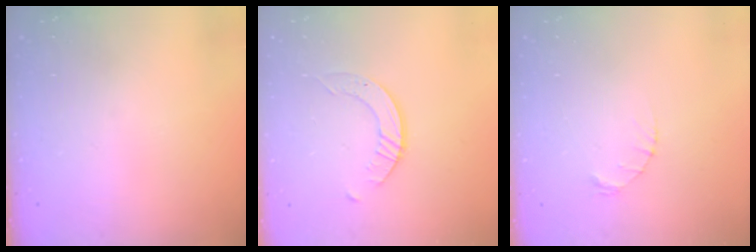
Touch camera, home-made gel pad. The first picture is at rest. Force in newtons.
{"total": 2.5, "press": 2.5, "slide": 0.3}
{"total": 1.2, "press": 1.1, "slide": 0.2}